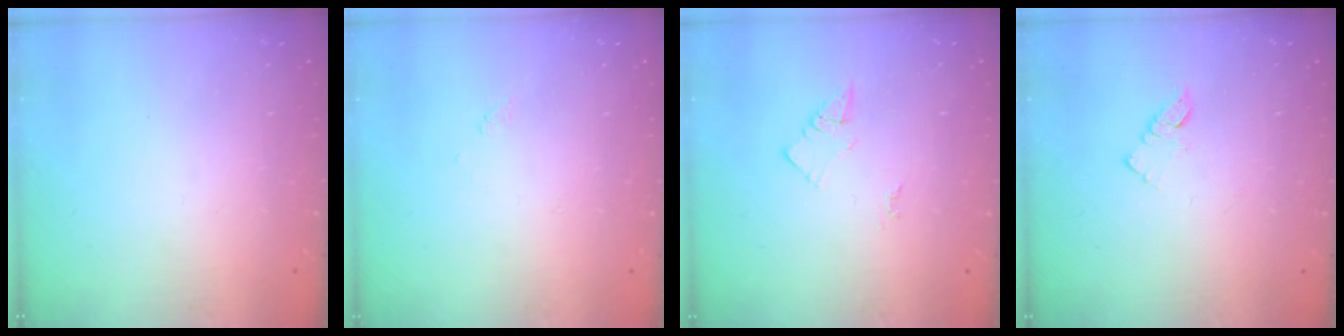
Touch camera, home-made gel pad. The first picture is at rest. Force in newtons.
{"total": 2.9, "press": 2.9, "slide": 0.5}
{"total": 2.4, "press": 2.4, "slide": 0.3}
{"total": 3.9, "press": 3.9, "slide": 0.4}